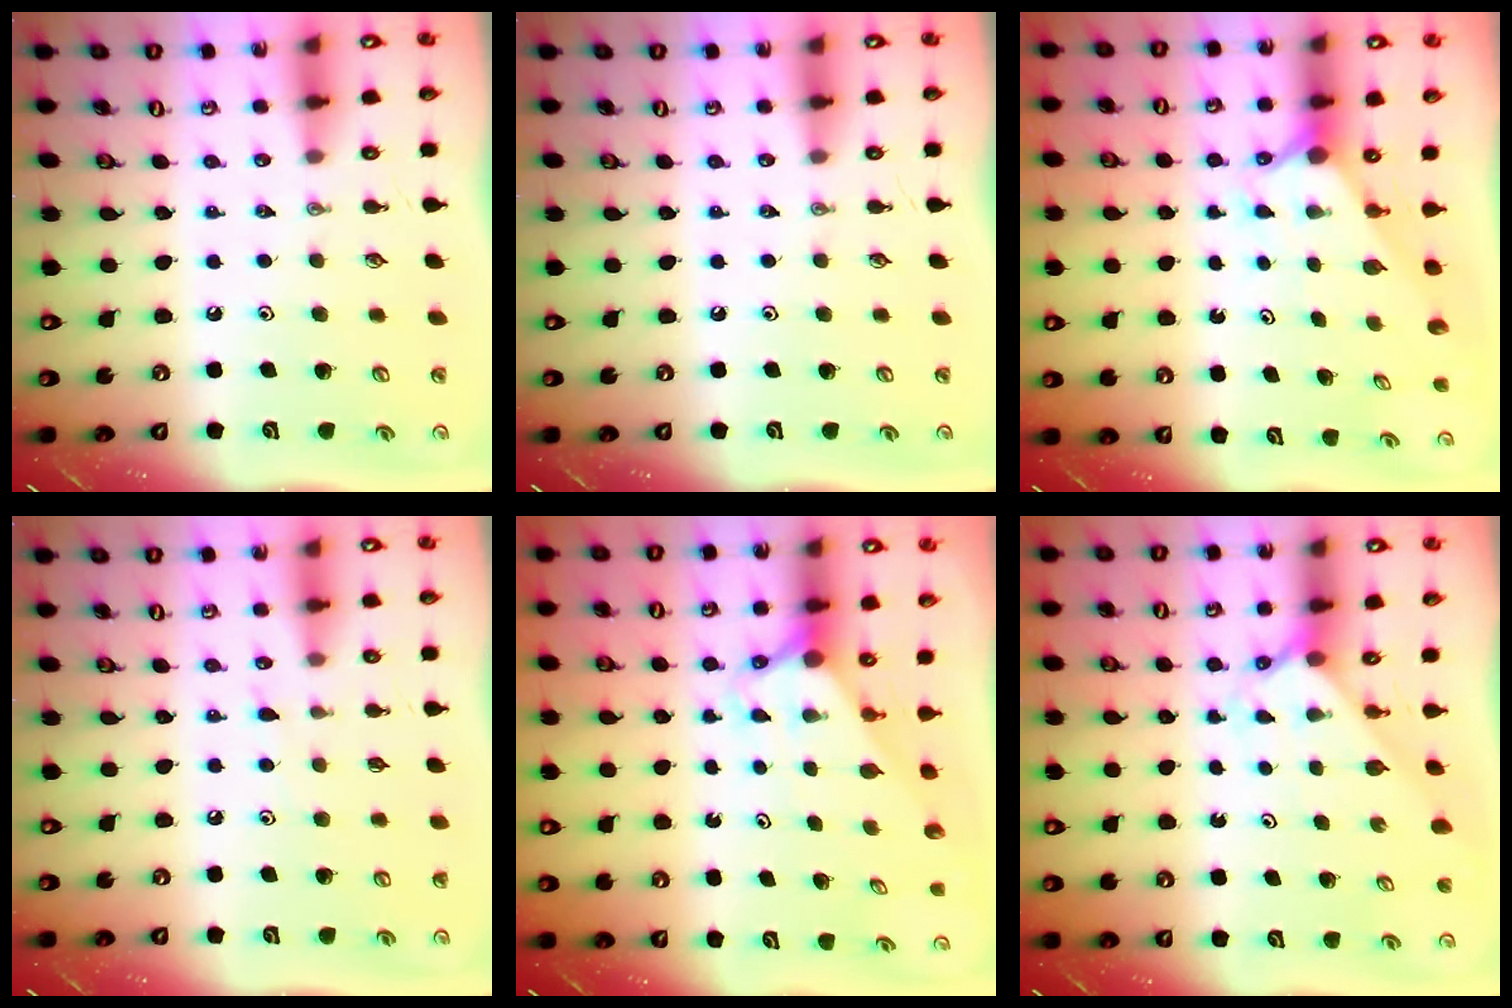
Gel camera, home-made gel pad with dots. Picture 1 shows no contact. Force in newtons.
{"total": 0.0}
{"total": 3.4, "press": 3.4, "slide": 0.1}
{"total": 6.5, "press": 6.5, "slide": 0.4}
{"total": 2.8, "press": 2.8, "slide": 0.0}
{"total": 2.2, "press": 2.2, "slide": 0.2}